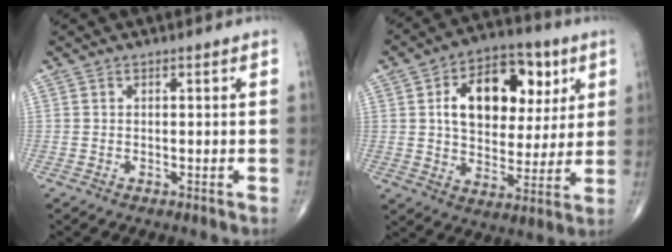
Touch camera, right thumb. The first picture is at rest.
{"total": 18.4, "force": [5.6, 11.7, 13.1], "torque": [-0.160, -0.001, 0.088]}